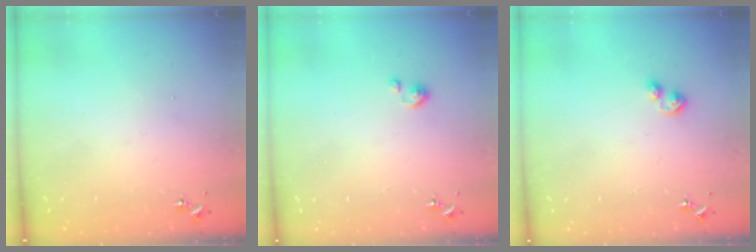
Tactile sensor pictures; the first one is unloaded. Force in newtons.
{"total": 2.4, "press": 2.4, "slide": 0.3}
{"total": 3.8, "press": 3.7, "slide": 0.7}